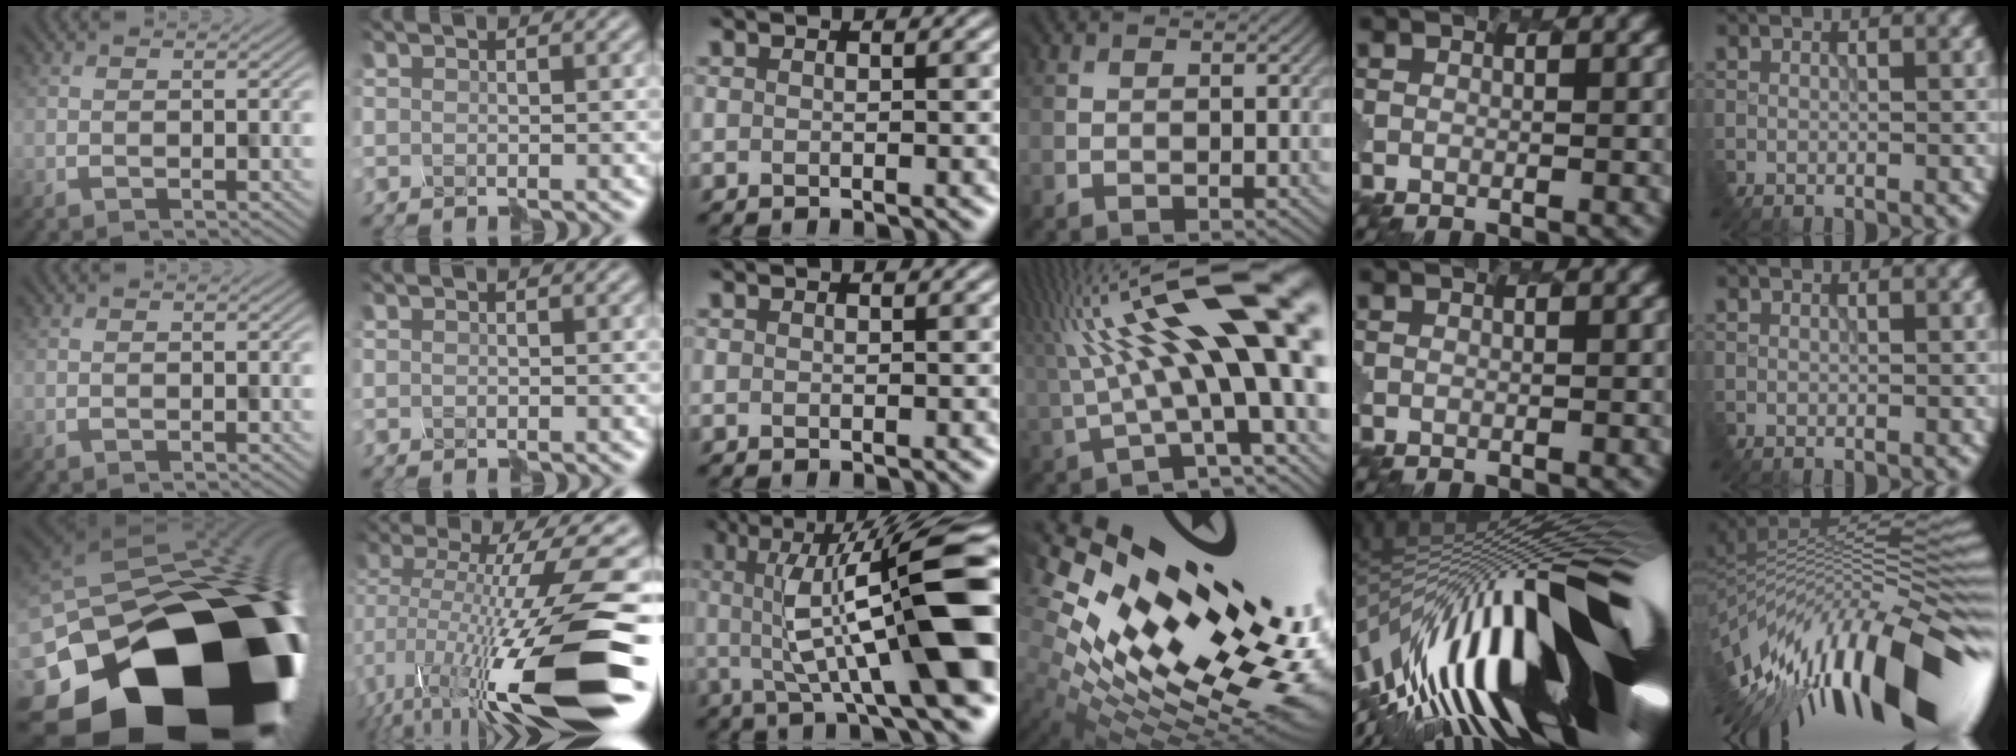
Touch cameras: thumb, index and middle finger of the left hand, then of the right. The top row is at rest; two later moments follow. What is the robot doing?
{"motion": "disassemble", "object": "hinged tin"}